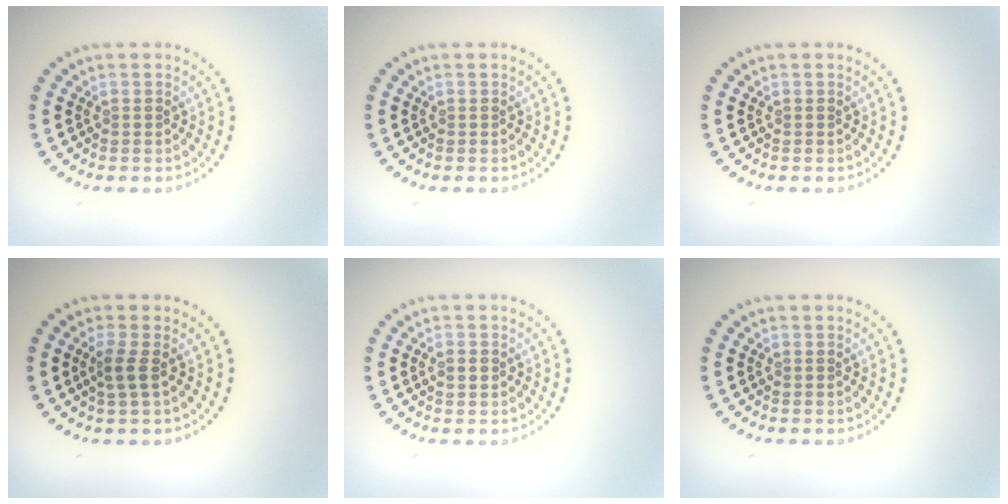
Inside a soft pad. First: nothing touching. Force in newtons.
{"total": 0.0}
{"total": 0.0}
{"total": 1.6, "press": 1.3, "slide": 1.0}
{"total": 0.8, "press": 0.8, "slide": 0.0}
{"total": 0.0}